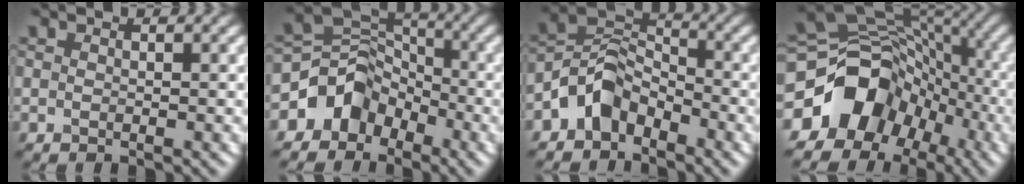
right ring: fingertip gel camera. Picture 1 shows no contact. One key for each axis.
{"total": 5.3, "fx": -2.9, "fy": 4.1, "fz": 1.6, "tx": -0.013, "ty": 0.007, "tz": -0.064}
{"total": 4.3, "fx": -2.9, "fy": 2.7, "fz": 1.8, "tx": -0.026, "ty": 0.011, "tz": -0.065}
{"total": 10.7, "fx": -4.3, "fy": 8.6, "fz": 4.7, "tx": -0.083, "ty": 0.002, "tz": -0.081}